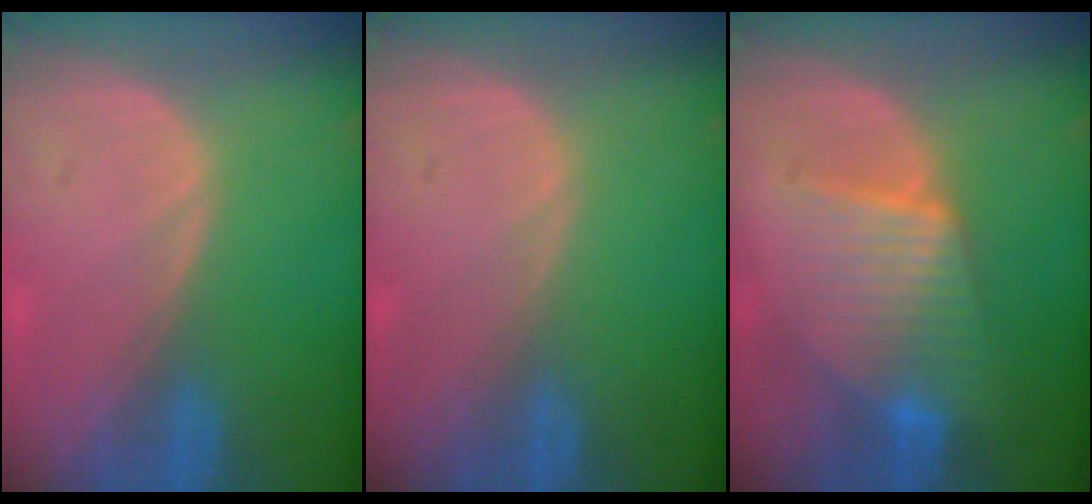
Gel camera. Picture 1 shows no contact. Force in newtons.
{"total": 0.0}
{"total": 7.1, "press": 7.1, "slide": 0.1}